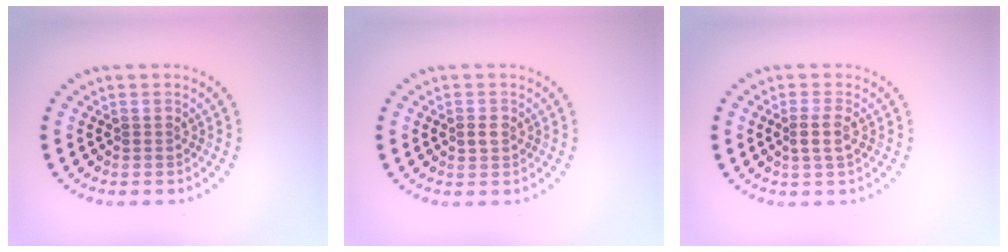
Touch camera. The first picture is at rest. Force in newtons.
{"total": 1.0, "press": 1.0, "slide": 0.2}
{"total": 1.8, "press": 1.6, "slide": 0.9}